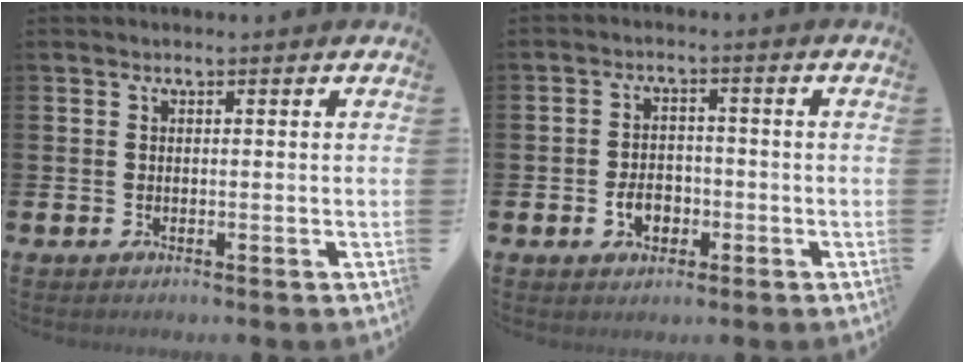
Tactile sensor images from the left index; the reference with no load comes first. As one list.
[{"total": 3.5, "force": [-1.3, 2.6, 2.0], "torque": [-0.026, -0.002, -0.029]}]